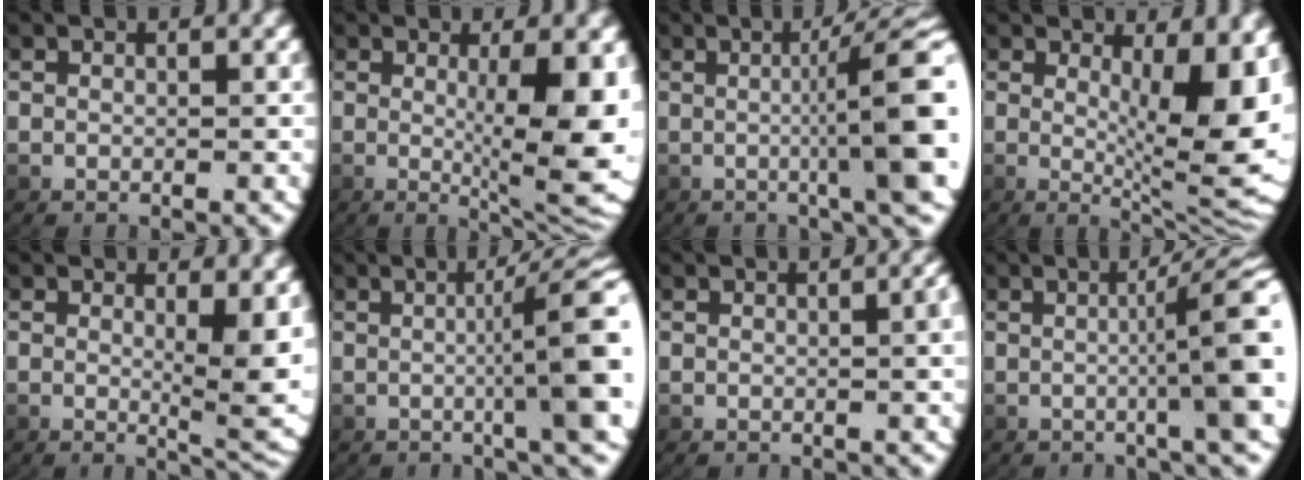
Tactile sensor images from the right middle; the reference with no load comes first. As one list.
[{"total": 9.3, "force": [-0.2, 2.7, 8.9], "torque": [-0.123, -0.025, 0.015]}, {"total": 8.9, "force": [0.1, 2.0, 8.7], "torque": [-0.102, 0.018, -0.003]}, {"total": 10.4, "force": [1.3, 3.5, 9.7], "torque": [-0.117, -0.022, 0.036]}, {"total": 4.5, "force": [0.6, 0.8, 4.4], "torque": [-0.059, -0.022, 0.018]}, {"total": 8.0, "force": [0.0, 1.8, 7.8], "torque": [-0.088, 0.022, -0.007]}, {"total": 1.6, "force": [0.2, 0.3, 1.5], "torque": [-0.013, 0.007, 0.001]}, {"total": 7.2, "force": [0.0, 1.5, 7.1], "torque": [-0.078, 0.024, -0.006]}]